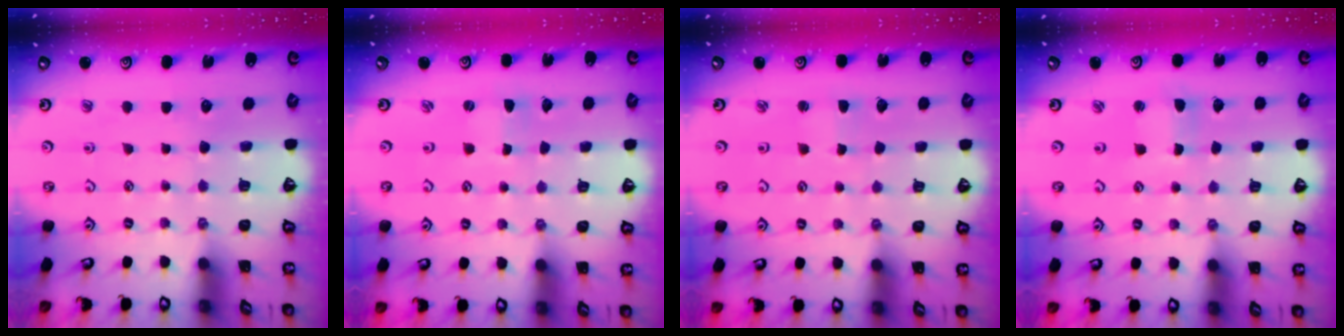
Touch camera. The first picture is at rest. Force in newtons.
{"total": 0.0}
{"total": 1.7, "press": 1.6, "slide": 0.2}
{"total": 2.2, "press": 2.2, "slide": 0.3}